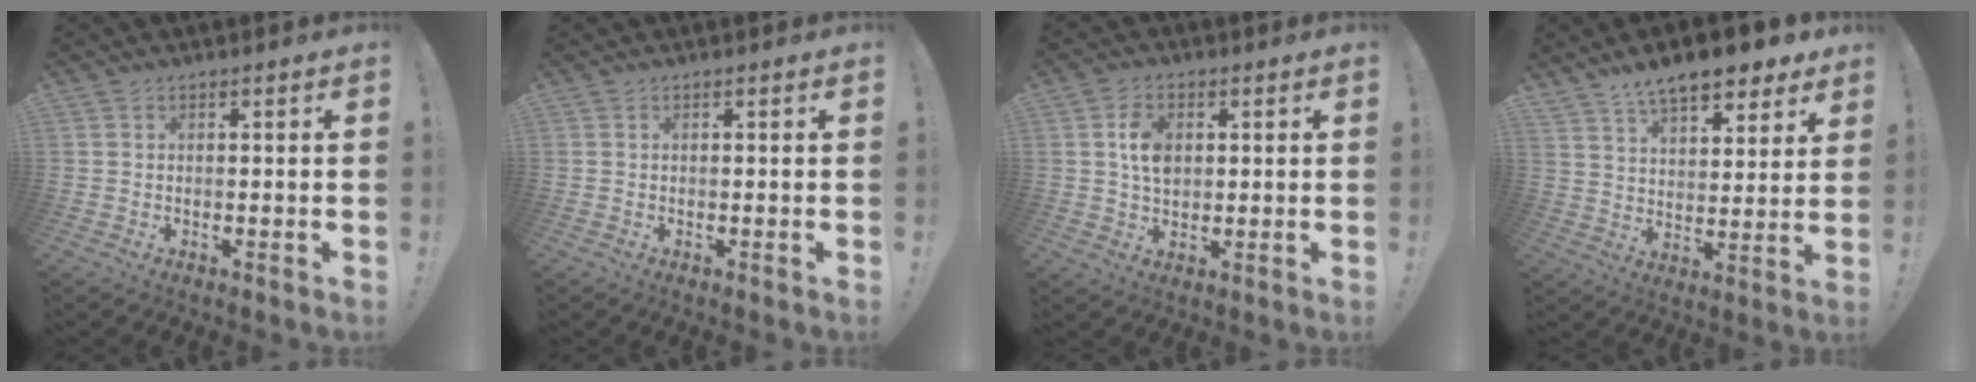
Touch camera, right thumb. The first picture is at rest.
{"total": 0.0}
{"total": 7.0, "force": [1.3, 5.0, 4.7], "torque": [-0.068, 0.004, 0.024]}
{"total": 12.1, "force": [9.4, 4.5, 6.1], "torque": [-0.100, -0.064, 0.166]}